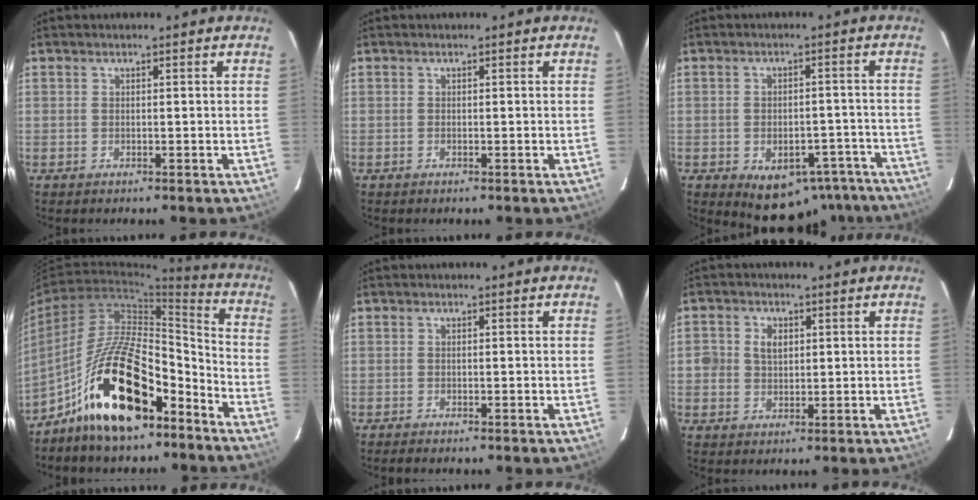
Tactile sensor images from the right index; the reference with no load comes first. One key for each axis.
{"total": 0.0}
{"total": 10.9, "fx": -7.3, "fy": 6.8, "fz": 4.4, "tx": -0.065, "ty": 0.020, "tz": -0.061}
{"total": 19.7, "fx": -12.0, "fy": 8.3, "fz": 13.3, "tx": -0.237, "ty": 0.020, "tz": -0.202}
{"total": 1.1, "fx": -0.9, "fy": 0.0, "fz": 0.5, "tx": -0.011, "ty": -0.003, "tz": -0.016}
{"total": 4.2, "fx": 0.6, "fy": 3.6, "fz": 2.0, "tx": -0.039, "ty": 0.009, "tz": 0.012}